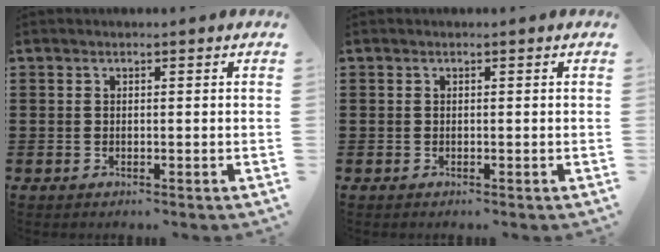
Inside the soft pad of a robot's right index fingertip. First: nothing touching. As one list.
[{"total": 0.0}]